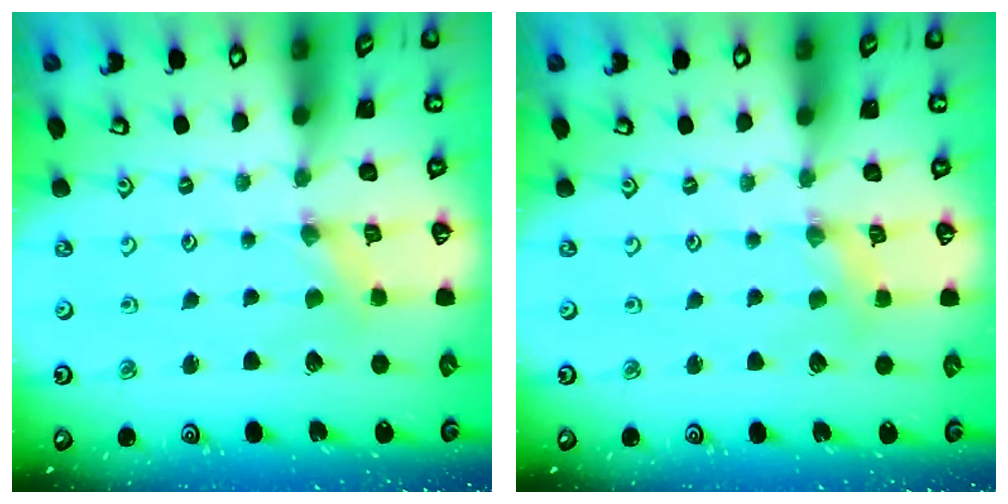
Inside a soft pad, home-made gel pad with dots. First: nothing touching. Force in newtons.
{"total": 2.1, "press": 2.1, "slide": 0.4}